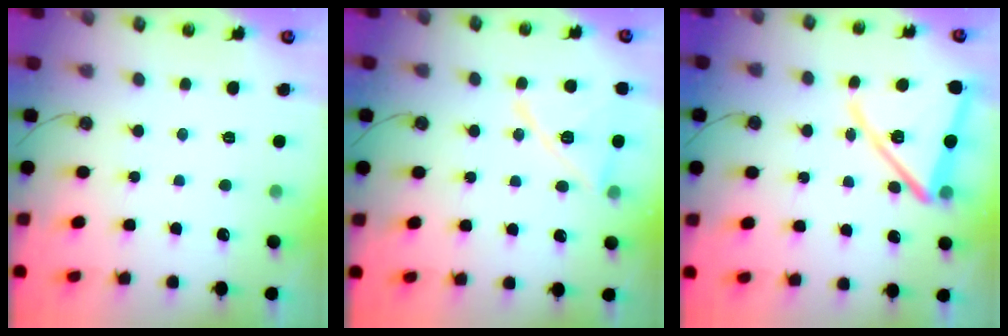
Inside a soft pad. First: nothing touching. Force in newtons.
{"total": 14.1, "press": 14.0, "slide": 1.6}
{"total": 16.6, "press": 16.6, "slide": 1.3}